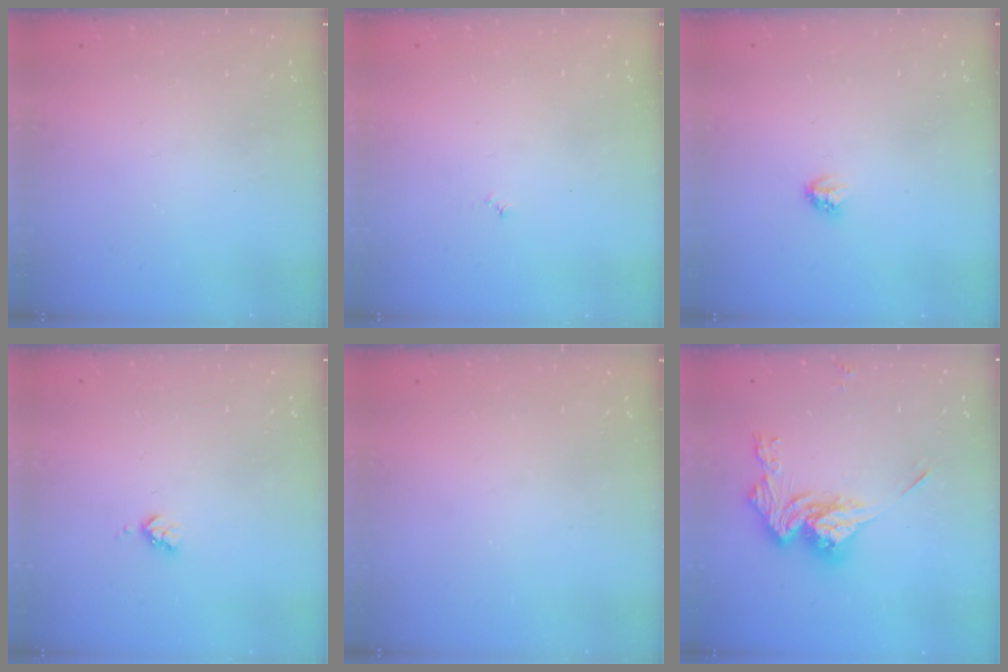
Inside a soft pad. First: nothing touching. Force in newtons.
{"total": 3.0, "press": 2.9, "slide": 0.3}
{"total": 2.8, "press": 2.8, "slide": 0.3}
{"total": 3.0, "press": 3.0, "slide": 0.3}
{"total": 0.0}
{"total": 14.5, "press": 14.5, "slide": 0.8}